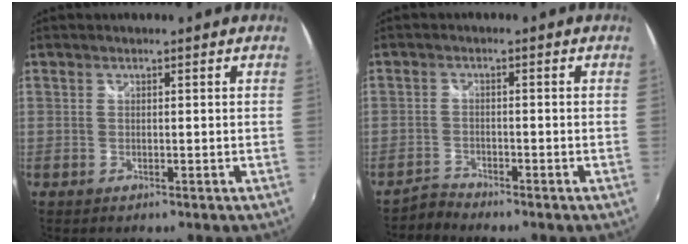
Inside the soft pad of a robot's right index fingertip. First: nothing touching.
{"total": 2.5, "force": [-2.4, 0.3, -0.6], "torque": [0.003, 0.001, -0.052]}